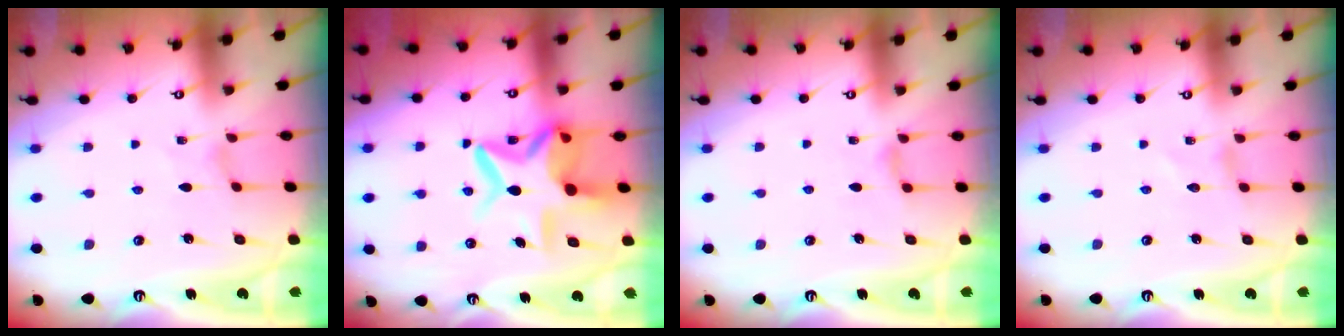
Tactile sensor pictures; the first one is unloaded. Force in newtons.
{"total": 14.0, "press": 14.0, "slide": 1.2}
{"total": 2.3, "press": 2.2, "slide": 0.5}
{"total": 0.0}